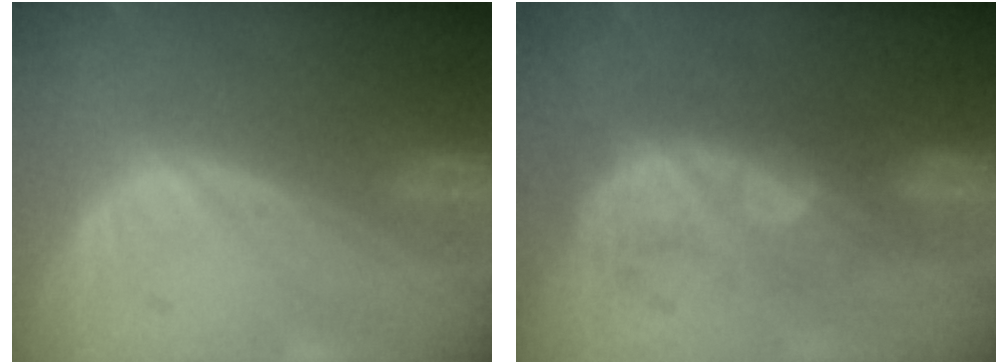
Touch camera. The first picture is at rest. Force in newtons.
{"total": 8.8, "press": 7.6, "slide": 4.5}